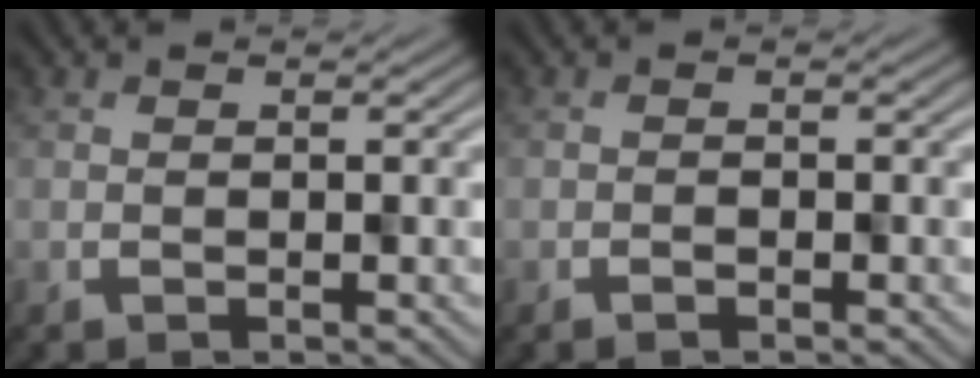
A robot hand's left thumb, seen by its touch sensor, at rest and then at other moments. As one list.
[{"total": 0.6, "force": [-0.6, 0.0, 0.0], "torque": [-0.007, -0.001, -0.009]}]